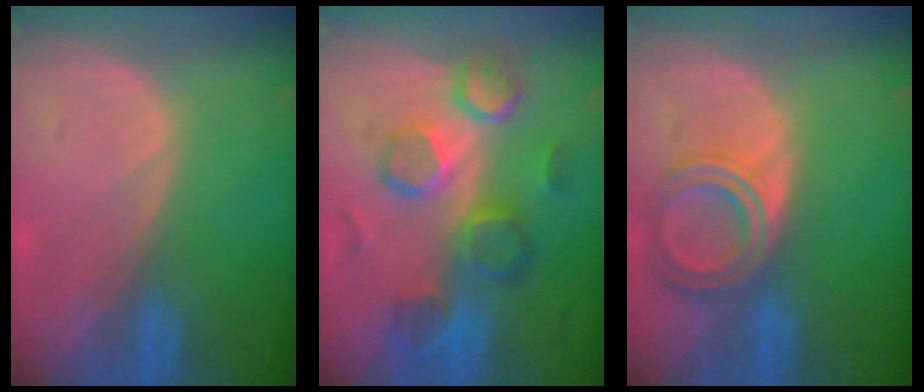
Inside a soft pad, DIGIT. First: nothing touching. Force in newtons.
{"total": 10.1, "press": 9.0, "slide": 4.5}
{"total": 6.6, "press": 5.9, "slide": 2.9}